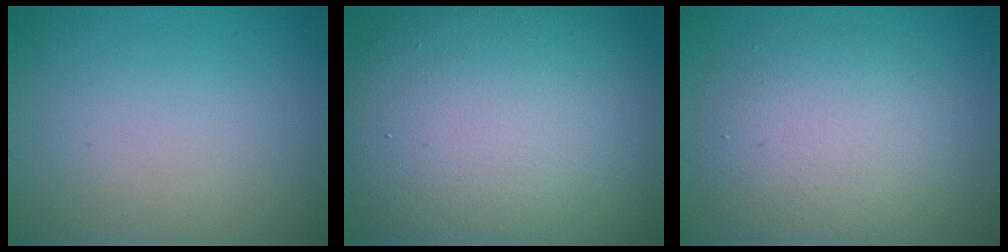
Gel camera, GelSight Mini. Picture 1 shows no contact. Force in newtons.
{"total": 14.6, "press": 14.6, "slide": 0.8}
{"total": 7.0, "press": 7.0, "slide": 0.6}